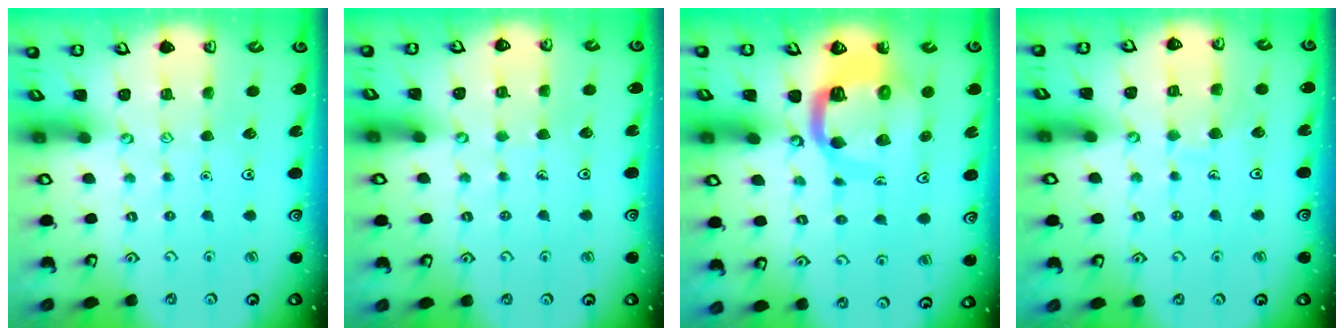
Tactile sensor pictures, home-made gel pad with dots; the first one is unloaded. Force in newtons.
{"total": 2.5, "press": 2.5, "slide": 0.2}
{"total": 11.0, "press": 10.9, "slide": 1.3}
{"total": 5.0, "press": 5.0, "slide": 0.5}